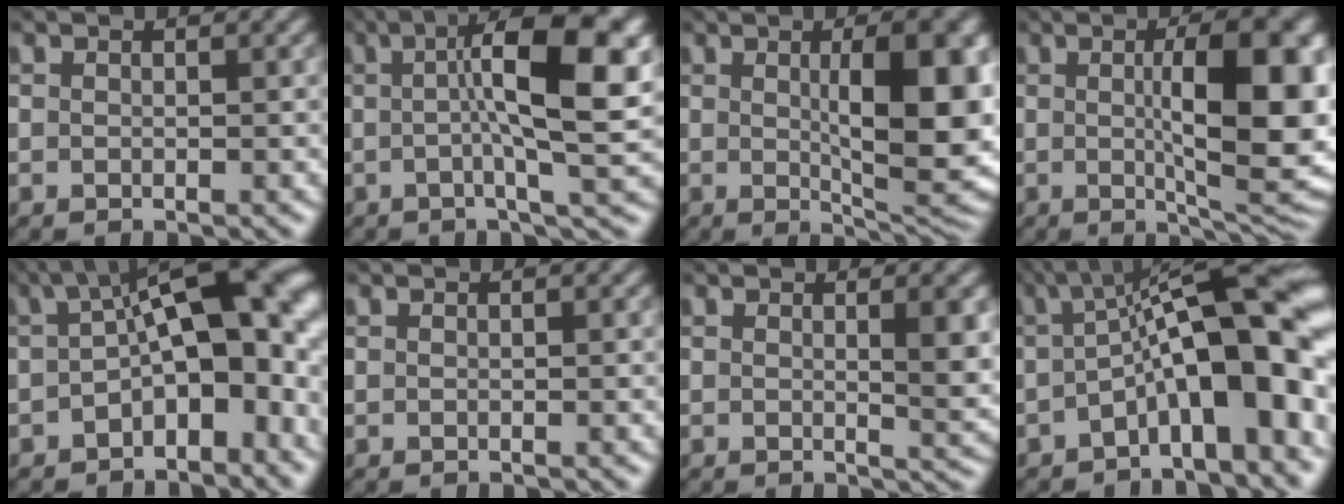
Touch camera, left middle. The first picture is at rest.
{"total": 11.3, "force": [1.3, 2.7, 10.9], "torque": [-0.140, 0.021, 0.011]}
{"total": 10.3, "force": [1.0, 2.9, 9.9], "torque": [-0.126, -0.004, 0.021]}
{"total": 11.6, "force": [0.8, 3.1, 11.1], "torque": [-0.143, 0.000, 0.015]}
{"total": 12.2, "force": [-0.4, 5.4, 10.9], "torque": [-0.134, 0.024, -0.025]}
{"total": 0.0}
{"total": 3.2, "force": [0.7, 0.8, 3.1], "torque": [-0.036, -0.004, 0.011]}
{"total": 12.2, "force": [-1.1, 3.3, 11.7], "torque": [-0.167, 0.028, -0.023]}